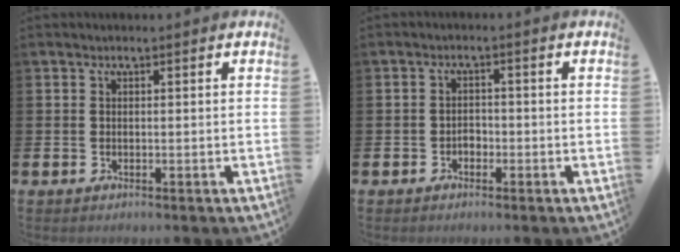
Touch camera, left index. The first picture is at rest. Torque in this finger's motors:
{"motor_torque": [0.06, 0.02, 0.02, 0.03]}